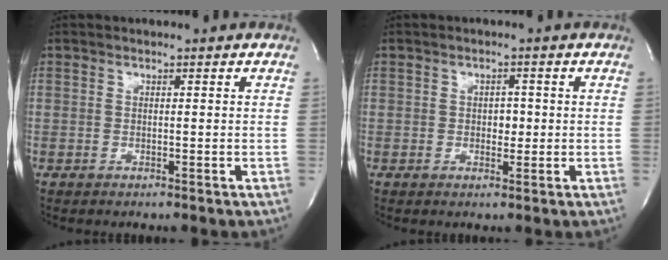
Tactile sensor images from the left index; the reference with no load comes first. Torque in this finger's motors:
{"motor_torque": [-0.24, -0.09, 0.00, -0.01]}